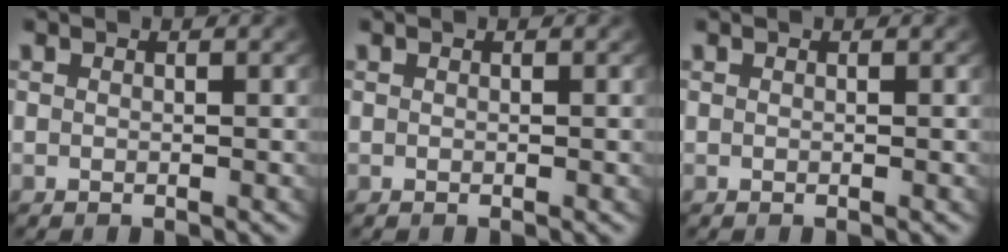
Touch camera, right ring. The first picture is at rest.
{"total": 0.0}
{"total": 0.0}